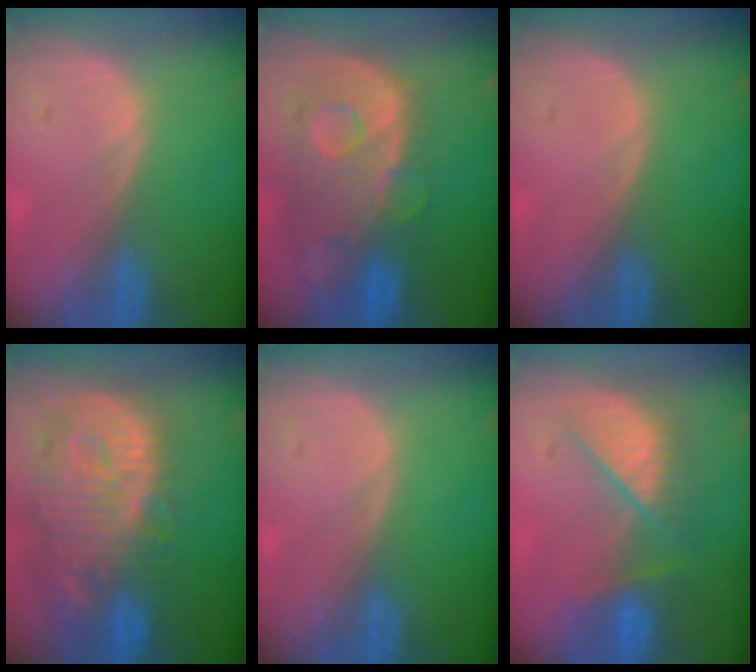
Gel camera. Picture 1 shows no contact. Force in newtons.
{"total": 12.1, "press": 10.1, "slide": 6.7}
{"total": 0.0}
{"total": 13.6, "press": 11.8, "slide": 6.6}
{"total": 0.0}
{"total": 7.2, "press": 7.2, "slide": 0.5}